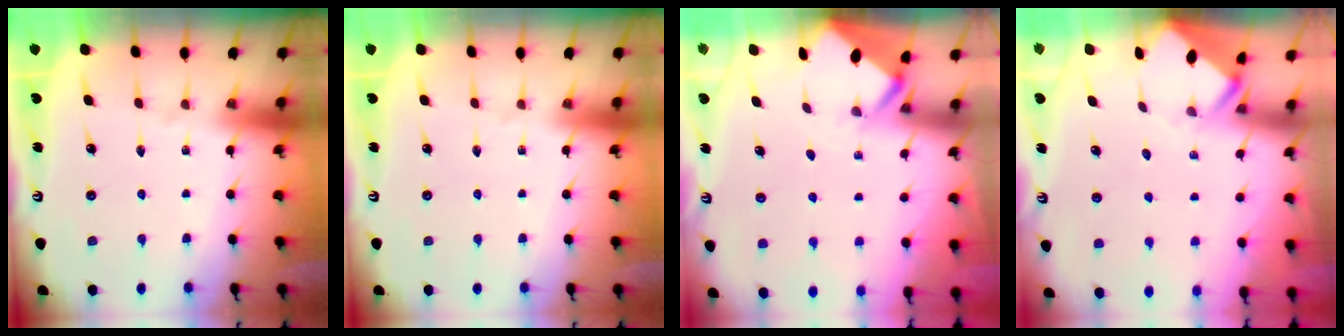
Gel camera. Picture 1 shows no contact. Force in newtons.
{"total": 0.0}
{"total": 2.5, "press": 2.5, "slide": 0.1}
{"total": 3.4, "press": 3.4, "slide": 0.2}